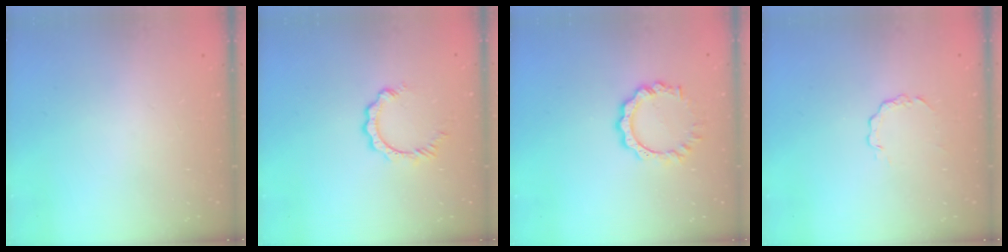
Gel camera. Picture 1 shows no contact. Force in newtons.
{"total": 3.4, "press": 3.4, "slide": 0.5}
{"total": 8.1, "press": 8.0, "slide": 0.8}
{"total": 1.7, "press": 1.7, "slide": 0.2}